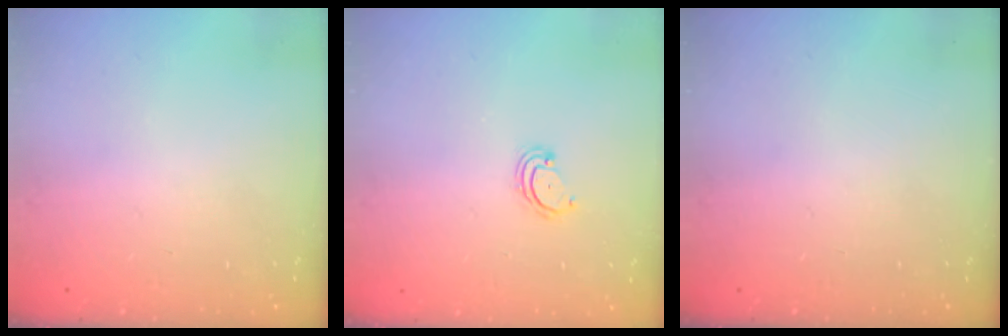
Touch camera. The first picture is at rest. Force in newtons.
{"total": 2.8, "press": 2.8, "slide": 0.3}
{"total": 0.0}